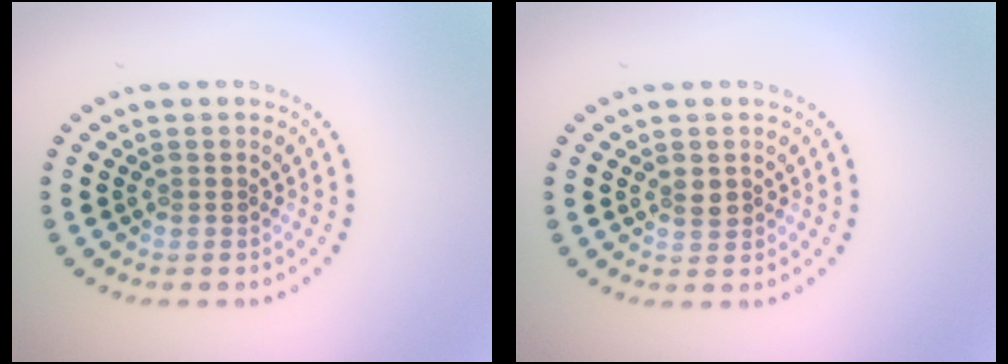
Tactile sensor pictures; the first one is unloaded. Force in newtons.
{"total": 1.1, "press": 1.1, "slide": 0.2}